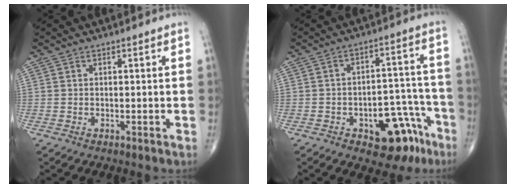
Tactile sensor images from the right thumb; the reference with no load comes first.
{"total": 12.7, "force": [-6.7, 6.7, 8.5], "torque": [-0.069, 0.056, -0.082]}